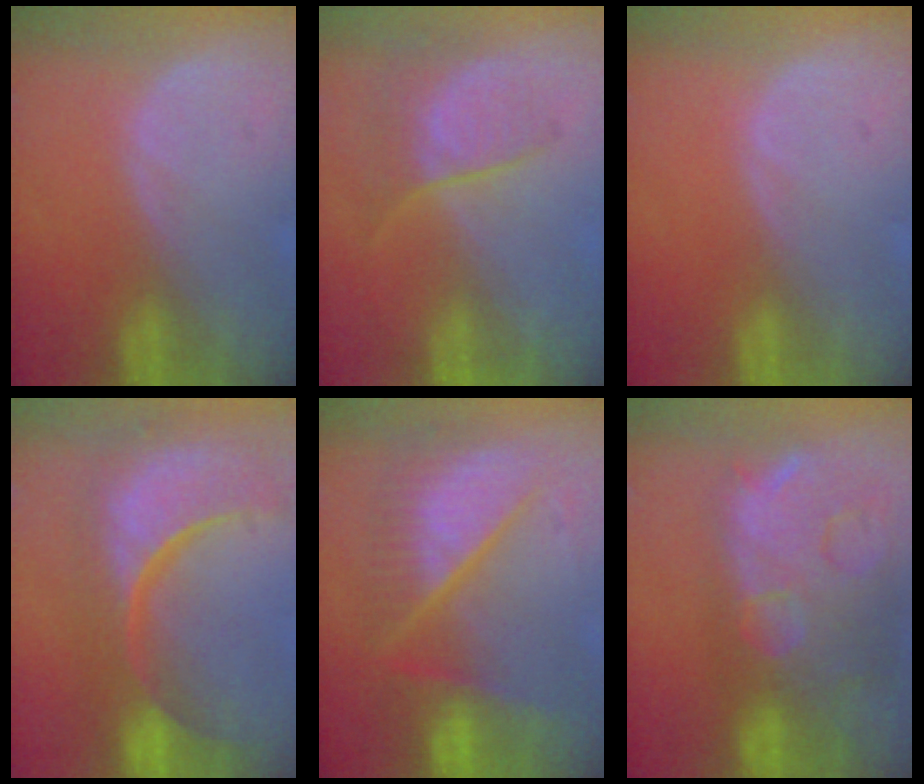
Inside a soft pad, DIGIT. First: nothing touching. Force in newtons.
{"total": 6.6, "press": 6.0, "slide": 2.7}
{"total": 0.0}
{"total": 15.4, "press": 12.2, "slide": 9.5}
{"total": 11.0, "press": 11.0, "slide": 1.3}
{"total": 14.9, "press": 12.0, "slide": 8.9}